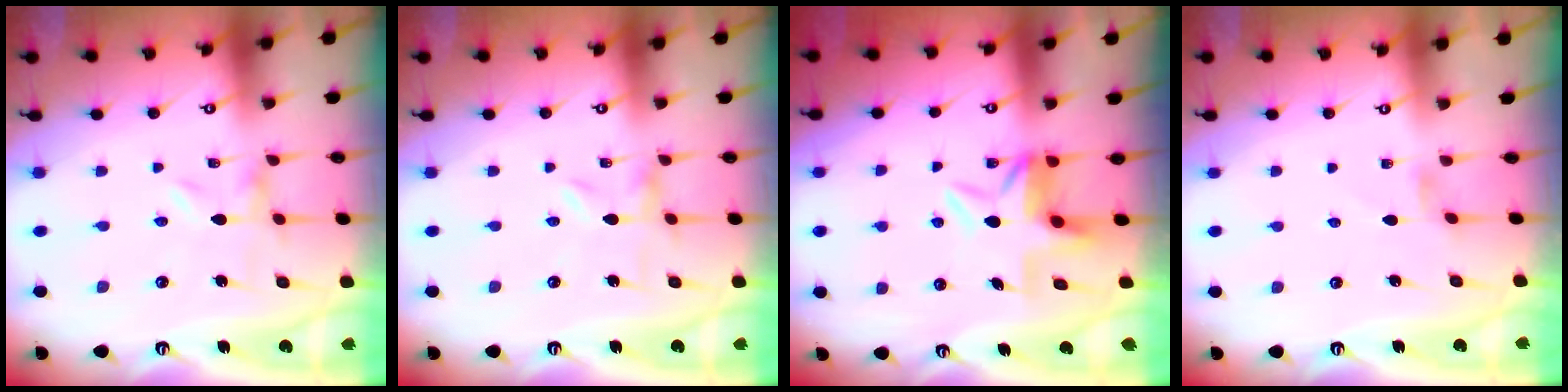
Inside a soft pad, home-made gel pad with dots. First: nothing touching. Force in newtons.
{"total": 0.0}
{"total": 6.4, "press": 6.2, "slide": 1.5}
{"total": 1.7, "press": 1.7, "slide": 0.3}